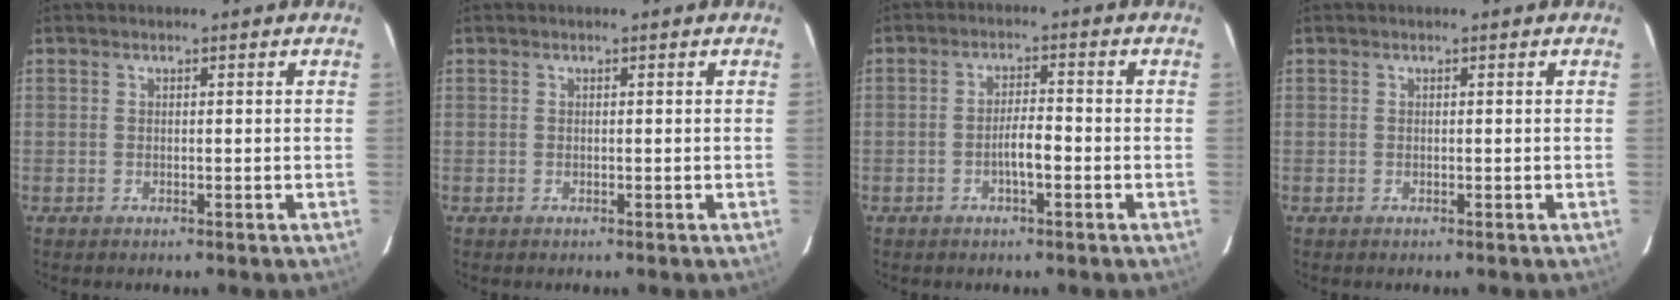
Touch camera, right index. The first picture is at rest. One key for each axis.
{"total": 0.0}
{"total": 3.5, "fx": -1.2, "fy": 0.7, "fz": 3.2, "tx": -0.053, "ty": 0.006, "tz": -0.022}
{"total": 0.0}